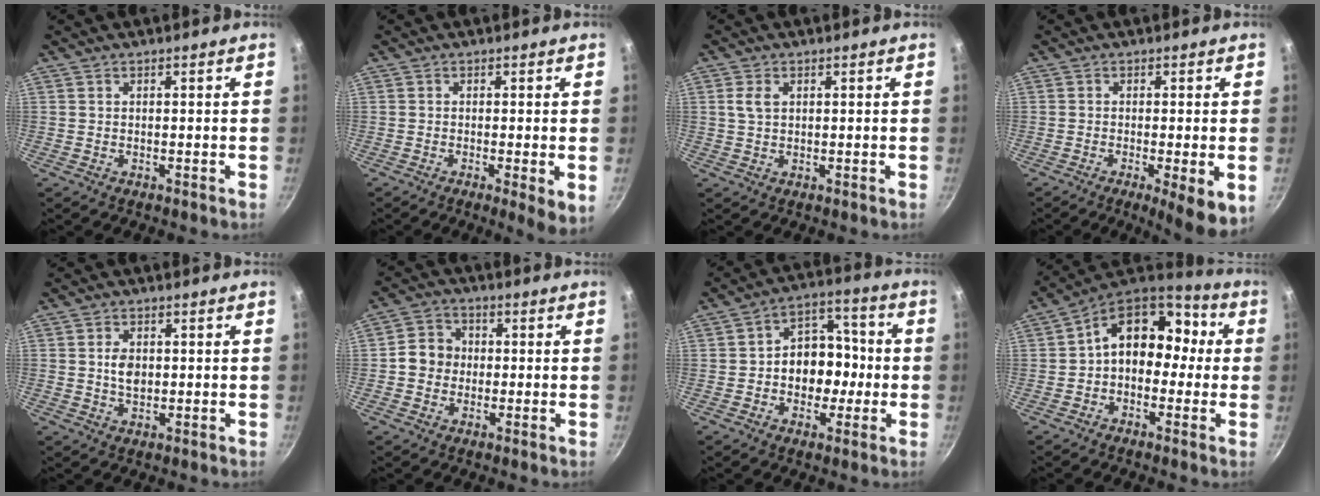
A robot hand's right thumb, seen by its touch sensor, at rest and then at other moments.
{"total": 4.6, "force": [-1.0, 0.8, 4.4], "torque": [-0.076, -0.015, -0.020]}
{"total": 2.8, "force": [0.8, 1.8, 2.0], "torque": [-0.041, 0.003, 0.018]}
{"total": 7.6, "force": [-2.6, 1.4, 7.0], "torque": [-0.104, -0.017, -0.041]}
{"total": 3.9, "force": [0.2, 2.7, 2.8], "torque": [-0.041, 0.000, 0.006]}
{"total": 6.5, "force": [-0.4, 5.9, 2.9], "torque": [-0.029, 0.019, -0.018]}
{"total": 9.4, "force": [-1.1, 7.1, 6.0], "torque": [-0.041, 0.035, -0.027]}
{"total": 15.0, "force": [0.6, 10.5, 10.8], "torque": [-0.107, 0.053, -0.009]}